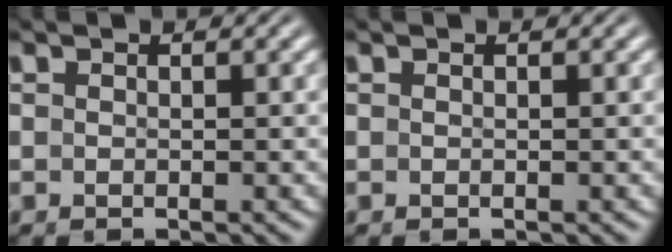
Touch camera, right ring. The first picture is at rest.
{"total": 0.0}